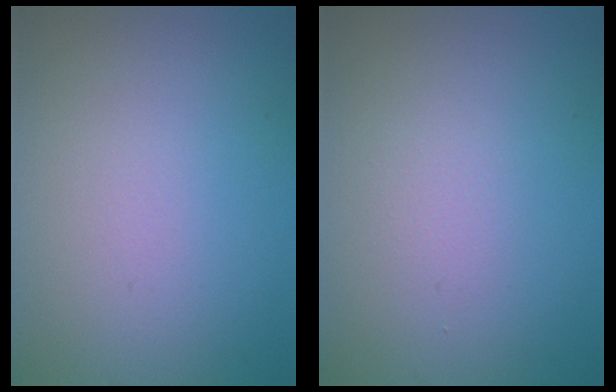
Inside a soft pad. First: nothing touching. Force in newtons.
{"total": 1.0, "press": 1.0, "slide": 0.0}